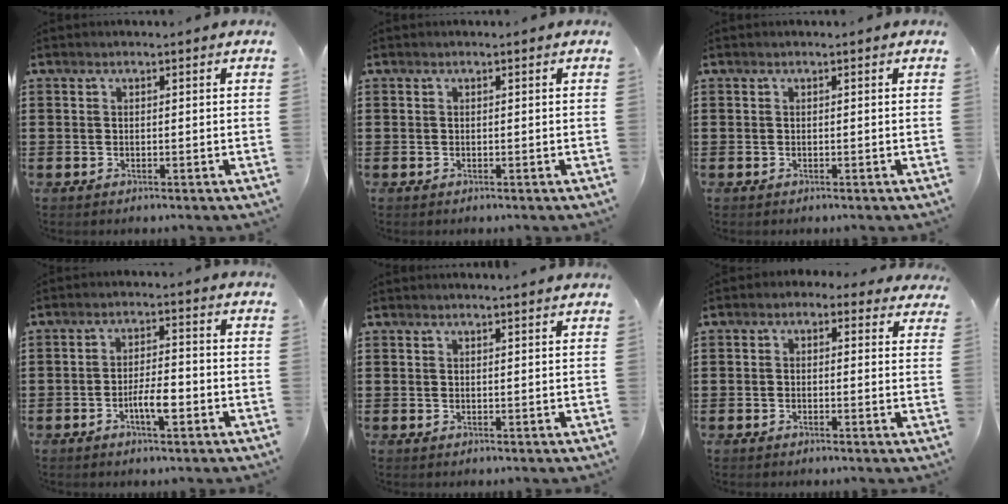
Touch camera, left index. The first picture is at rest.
{"total": 0.0}
{"total": 0.0}
{"total": 4.9, "force": [-1.8, 1.5, 4.3], "torque": [-0.079, 0.007, -0.035]}
{"total": 1.1, "force": [1.1, -0.1, 0.2], "torque": [-0.005, -0.003, 0.022]}
{"total": 1.2, "force": [0.2, 1.0, 0.7], "torque": [-0.019, 0.007, 0.001]}